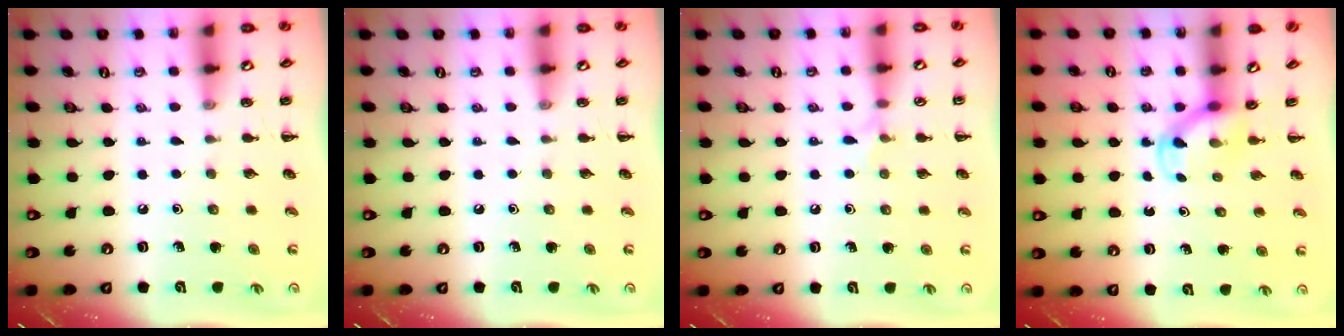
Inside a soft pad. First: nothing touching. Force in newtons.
{"total": 0.0}
{"total": 4.8, "press": 4.5, "slide": 1.6}
{"total": 3.8, "press": 3.5, "slide": 1.4}